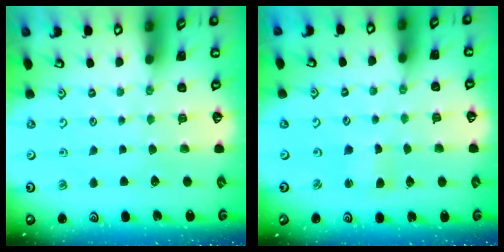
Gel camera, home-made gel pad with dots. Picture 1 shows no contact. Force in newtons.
{"total": 1.7, "press": 1.7, "slide": 0.2}